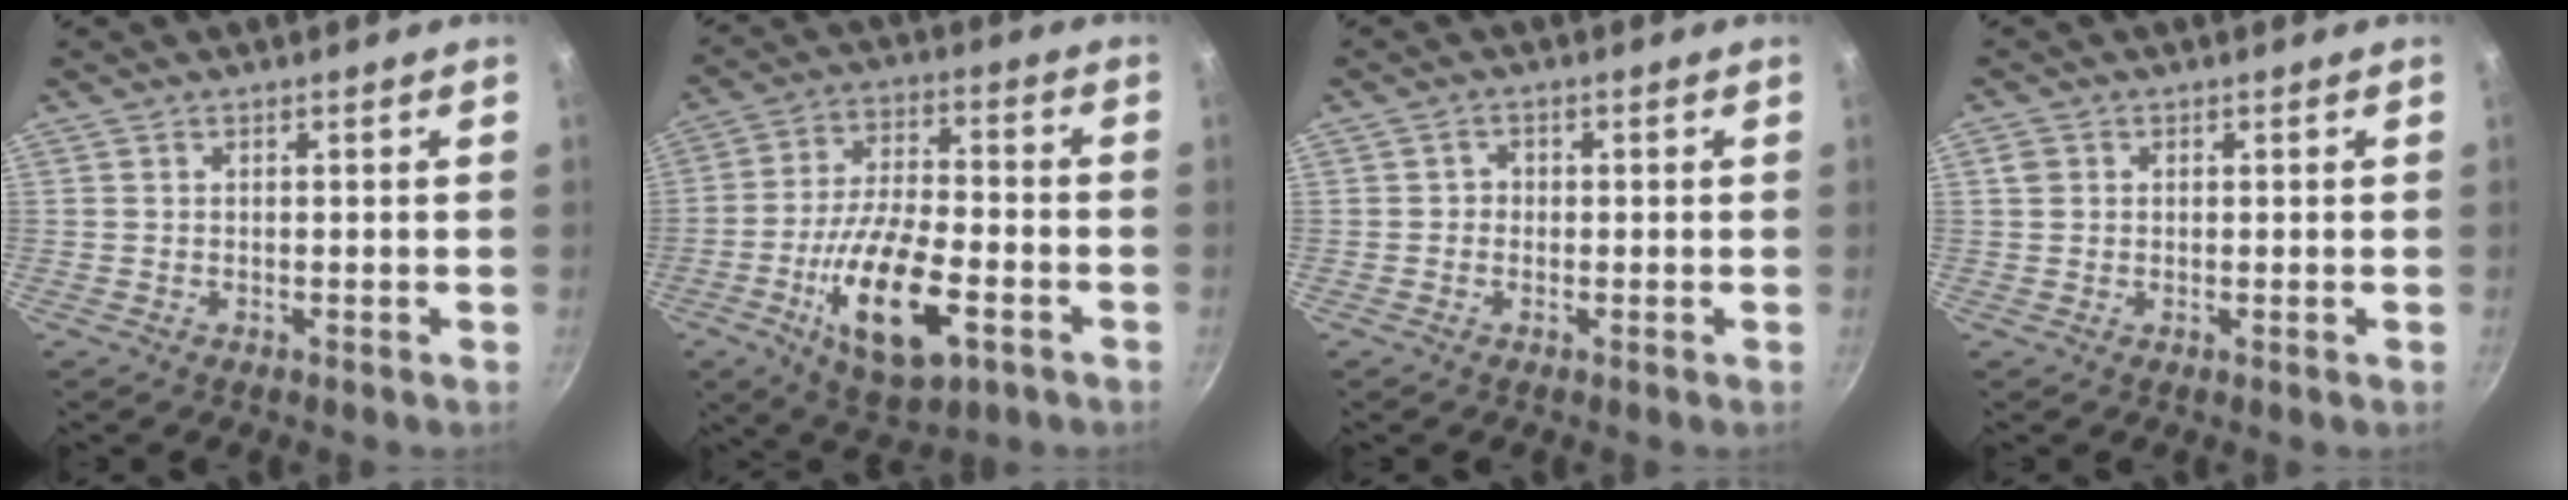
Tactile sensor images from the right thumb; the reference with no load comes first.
{"total": 17.8, "force": [-6.5, 7.7, 14.7], "torque": [-0.257, 0.024, -0.108]}
{"total": 1.6, "force": [-0.1, 1.5, 0.5], "torque": [-0.001, 0.002, -0.006]}
{"total": 1.4, "force": [0.2, 1.1, 0.7], "torque": [-0.013, 0.003, 0.001]}